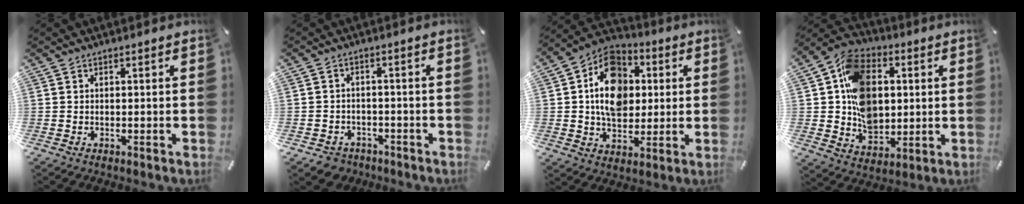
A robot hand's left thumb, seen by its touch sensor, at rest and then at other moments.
{"total": 4.3, "force": [-2.7, 3.2, 0.9], "torque": [-0.018, 0.015, -0.052]}
{"total": 13.9, "force": [1.1, 11.2, 8.2], "torque": [-0.146, 0.009, 0.016]}
{"total": 16.6, "force": [2.1, 12.9, 10.1], "torque": [-0.185, 0.010, 0.045]}